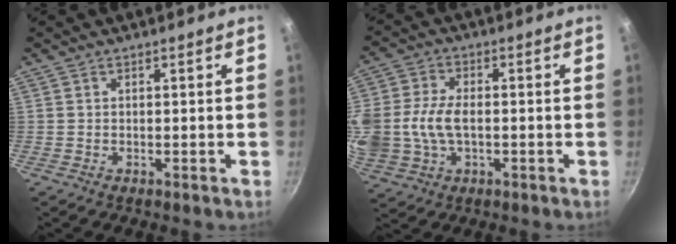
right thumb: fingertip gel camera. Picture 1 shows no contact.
{"total": 15.1, "force": [-1.0, 10.5, 10.9], "torque": [-0.251, 0.018, -0.019]}